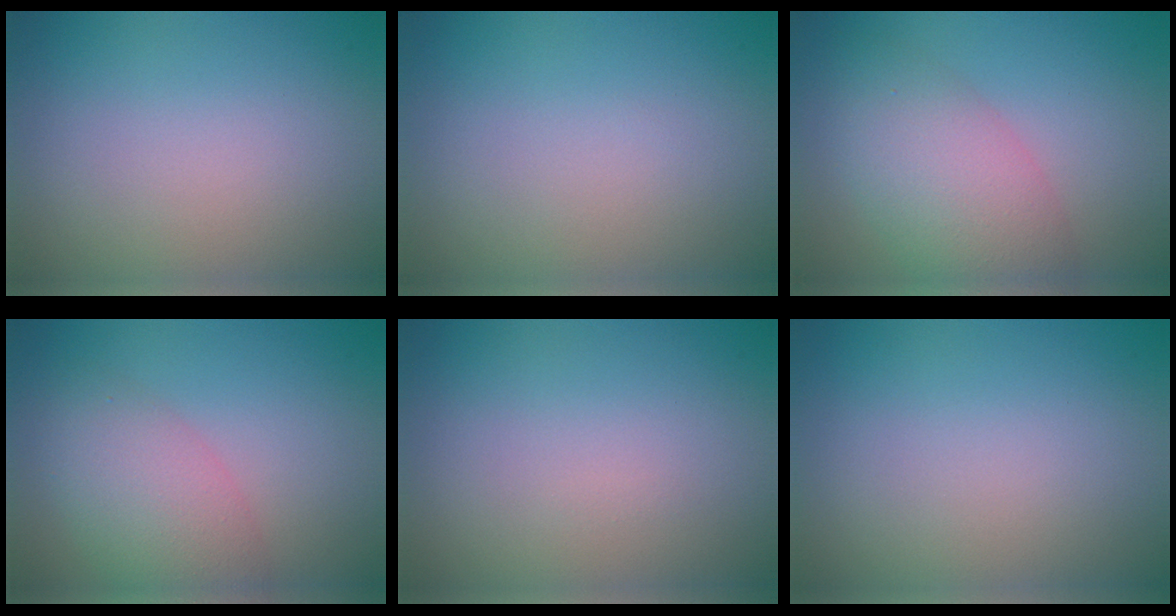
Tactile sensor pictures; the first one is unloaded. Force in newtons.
{"total": 0.0}
{"total": 6.0, "press": 6.0, "slide": 0.1}
{"total": 4.7, "press": 4.7, "slide": 0.2}
{"total": 0.0}
{"total": 0.0}